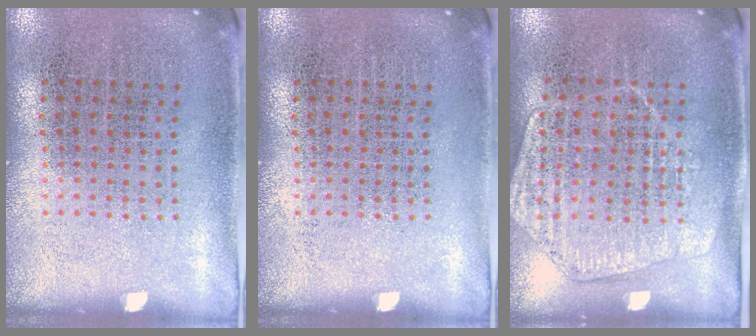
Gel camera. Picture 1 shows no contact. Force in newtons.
{"total": 0.0}
{"total": 1.4, "press": 1.4, "slide": 0.3}